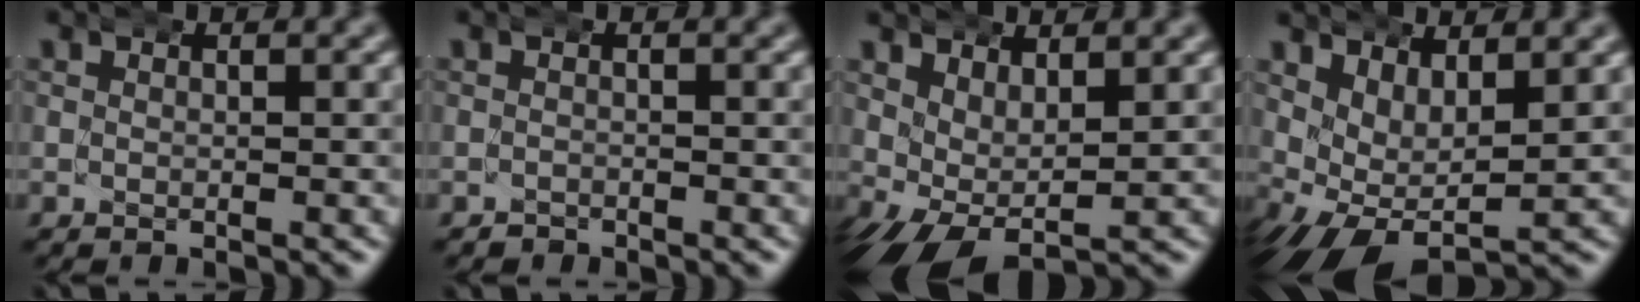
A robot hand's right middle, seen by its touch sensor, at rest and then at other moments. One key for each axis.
{"total": 1.2, "fx": -1.0, "fy": 0.7, "fz": -0.2, "tx": -0.007, "ty": 0.002, "tz": -0.018}
{"total": 4.9, "fx": -1.3, "fy": 3.6, "fz": 3.0, "tx": -0.077, "ty": -0.029, "tz": -0.013}
{"total": 5.5, "fx": -1.6, "fy": 4.1, "fz": 3.4, "tx": -0.097, "ty": -0.036, "tz": -0.011}